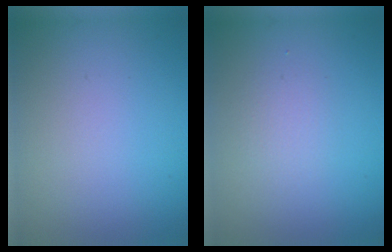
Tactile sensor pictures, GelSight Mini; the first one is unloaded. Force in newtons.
{"total": 1.3, "press": 1.3, "slide": 0.1}